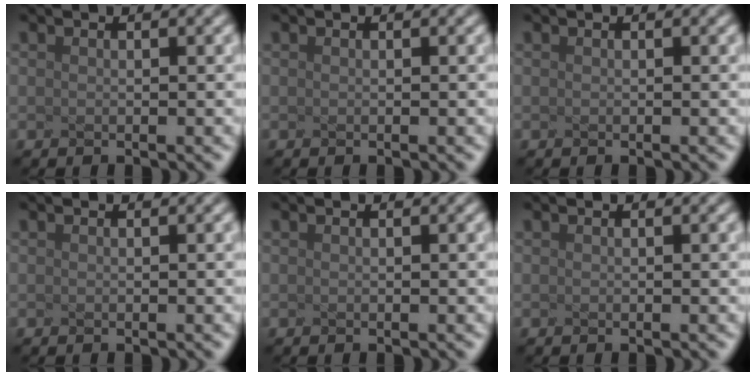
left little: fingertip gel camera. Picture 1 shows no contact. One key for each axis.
{"total": 0.0}
{"total": 0.0}
{"total": 0.0}
{"total": 0.0}
{"total": 0.0}